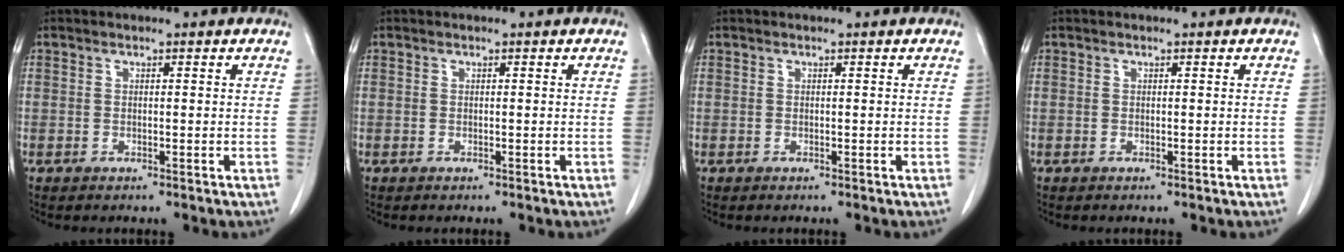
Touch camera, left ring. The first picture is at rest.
{"total": 0.0}
{"total": 0.0}
{"total": 0.0}